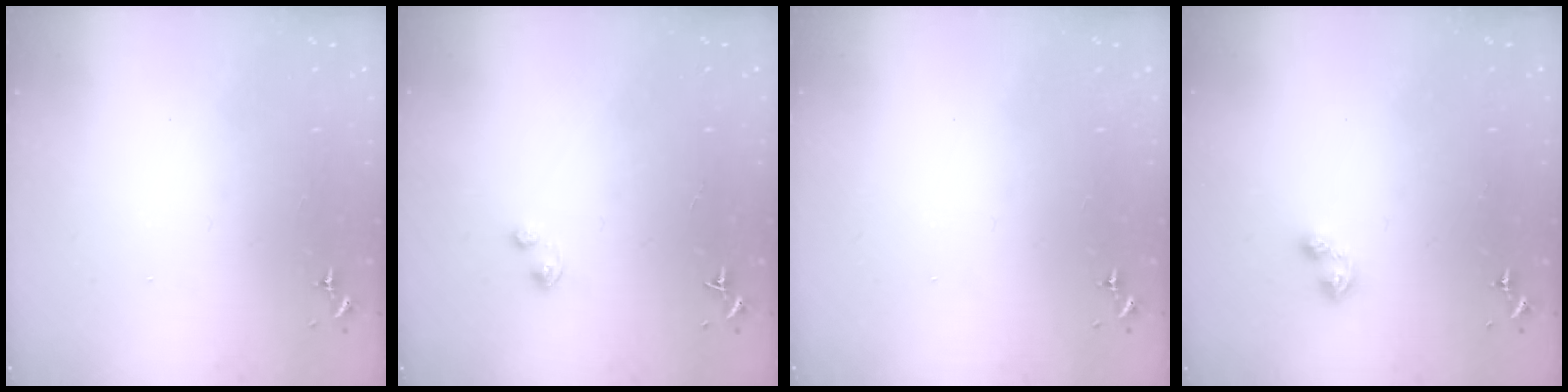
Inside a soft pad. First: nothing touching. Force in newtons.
{"total": 1.5, "press": 1.5, "slide": 0.4}
{"total": 0.0}
{"total": 5.5, "press": 5.5, "slide": 0.3}